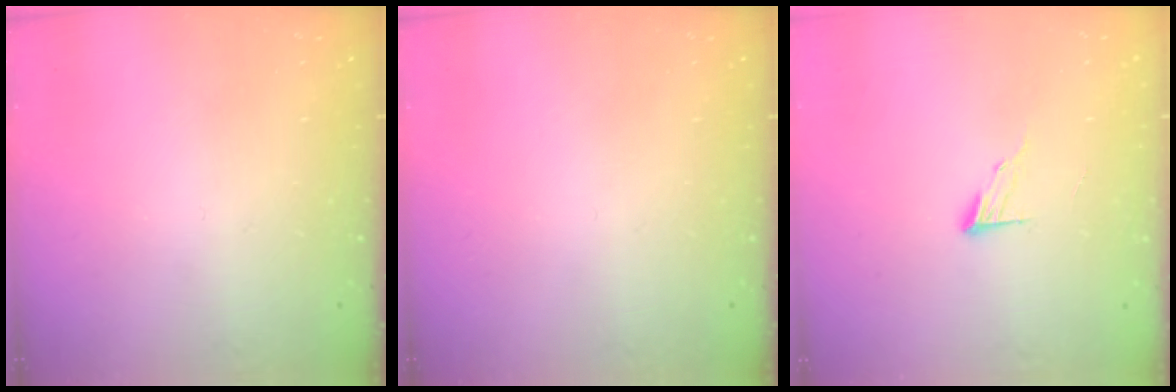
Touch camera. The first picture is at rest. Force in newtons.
{"total": 0.0}
{"total": 6.1, "press": 6.1, "slide": 0.5}